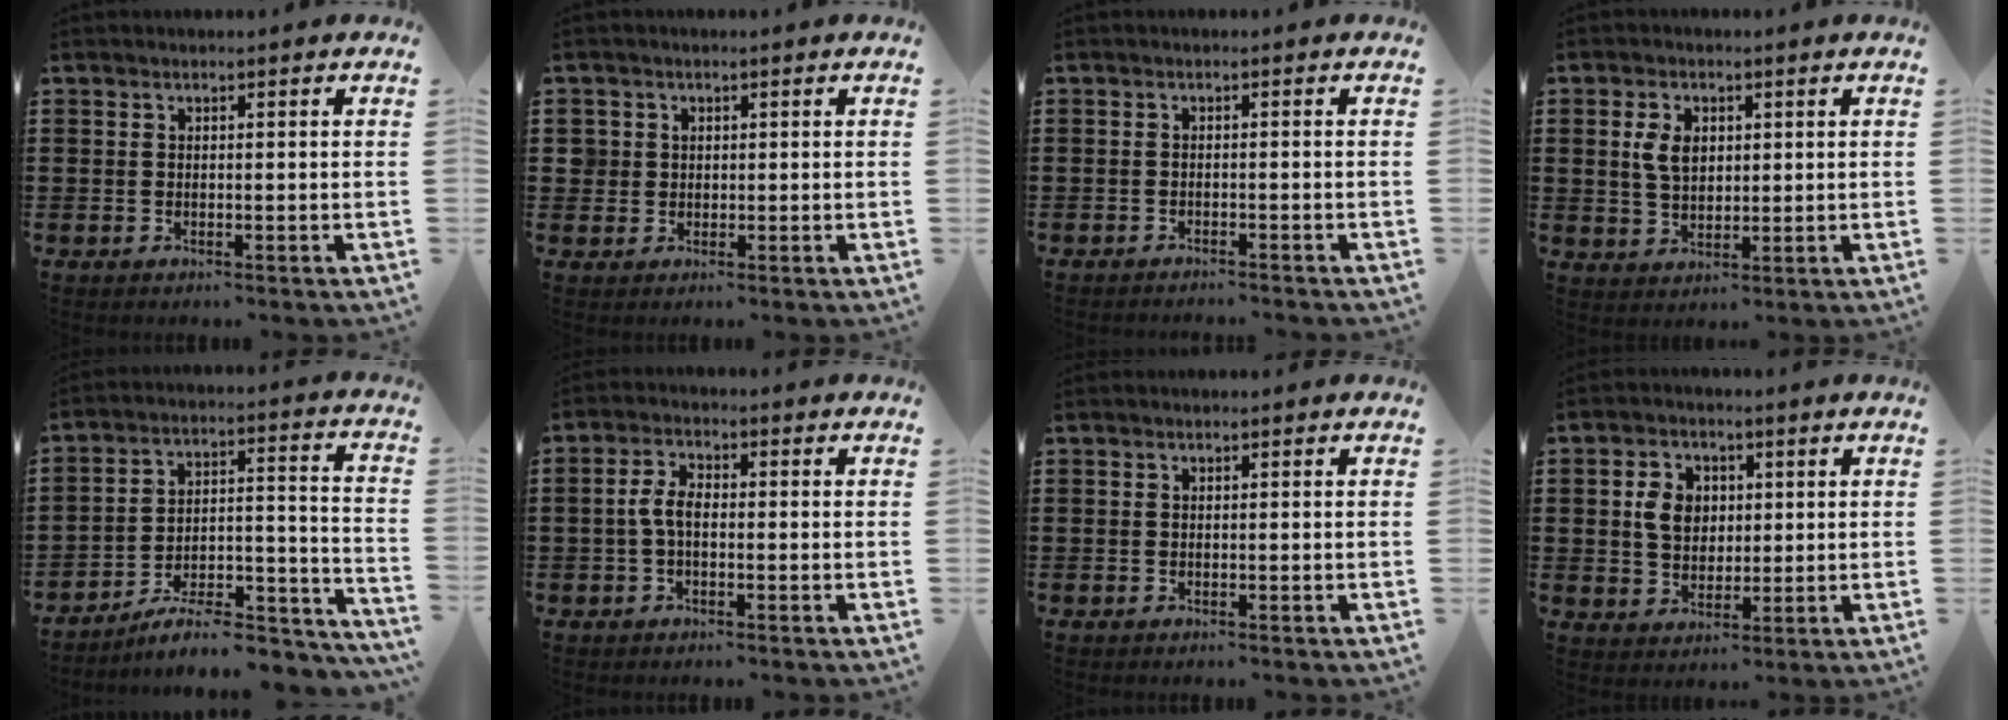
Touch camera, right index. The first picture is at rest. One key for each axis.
{"total": 2.2, "fx": 0.5, "fy": 2.1, "fz": 0.3, "tx": -0.015, "ty": 0.012, "tz": 0.008}
{"total": 1.2, "fx": -1.0, "fy": -0.7, "fz": 0.0, "tx": 0.003, "ty": 0.001, "tz": -0.018}
{"total": 4.5, "fx": 1.3, "fy": 2.5, "fz": 3.4, "tx": -0.078, "ty": 0.007, "tz": 0.022}
{"total": 8.4, "fx": -7.3, "fy": 1.3, "fz": 4.0, "tx": -0.050, "ty": 0.014, "tz": -0.136}
{"total": 3.5, "fx": -0.5, "fy": 1.3, "fz": 3.2, "tx": -0.076, "ty": -0.003, "tz": -0.015}
{"total": 0.0}
{"total": 5.3, "fx": 1.1, "fy": 3.9, "fz": 3.4, "tx": -0.073, "ty": 0.010, "tz": 0.015}